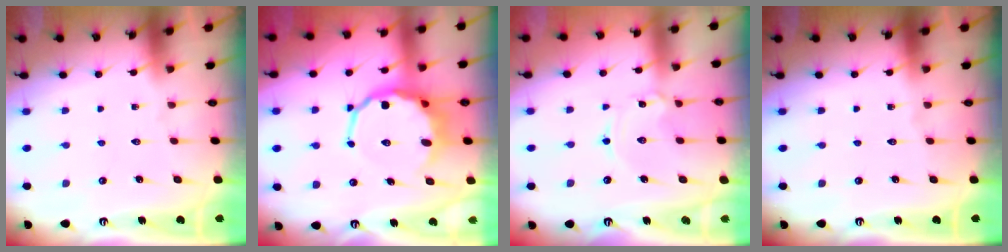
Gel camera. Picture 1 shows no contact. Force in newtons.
{"total": 9.2, "press": 8.7, "slide": 3.1}
{"total": 1.6, "press": 1.6, "slide": 0.2}
{"total": 0.0}